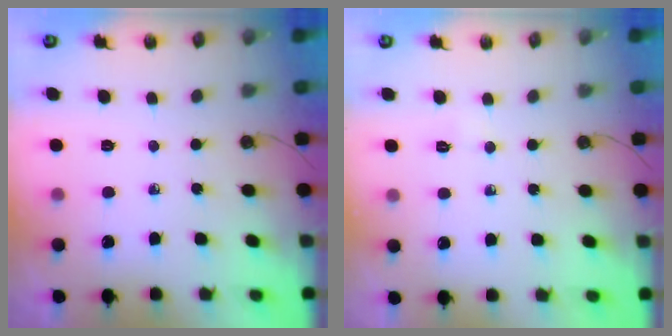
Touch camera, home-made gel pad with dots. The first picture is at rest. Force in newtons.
{"total": 2.8, "press": 2.7, "slide": 0.4}